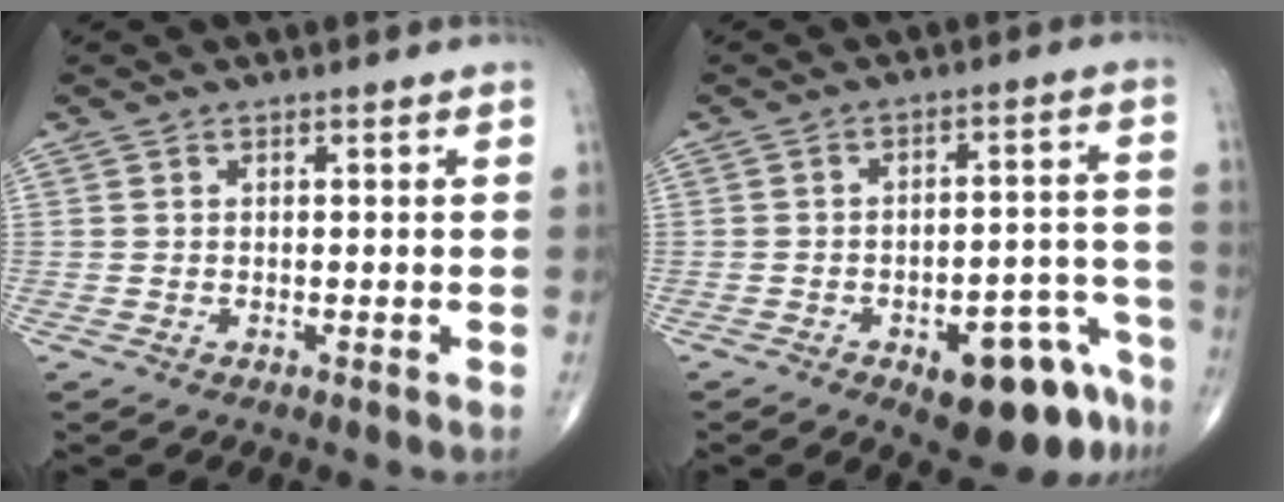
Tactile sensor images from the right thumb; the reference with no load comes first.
{"total": 14.2, "force": [-8.3, 5.7, 10.0], "torque": [-0.088, 0.069, -0.102]}